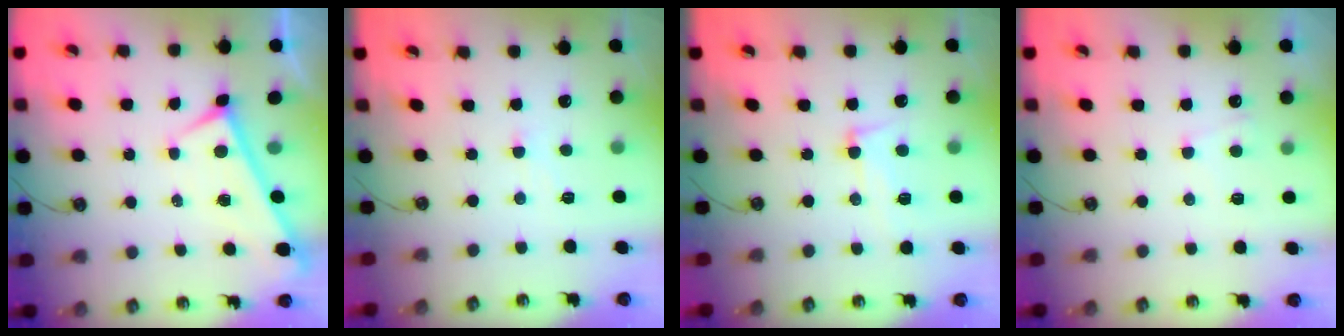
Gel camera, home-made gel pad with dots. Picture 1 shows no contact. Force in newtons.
{"total": 2.0, "press": 2.0, "slide": 0.2}
{"total": 9.1, "press": 9.0, "slide": 1.7}
{"total": 3.7, "press": 3.6, "slide": 0.6}